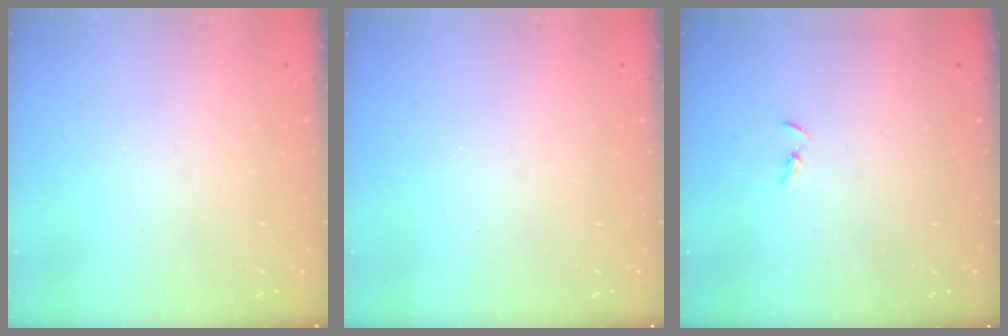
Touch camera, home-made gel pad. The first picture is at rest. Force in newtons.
{"total": 0.0}
{"total": 1.5, "press": 1.5, "slide": 0.4}